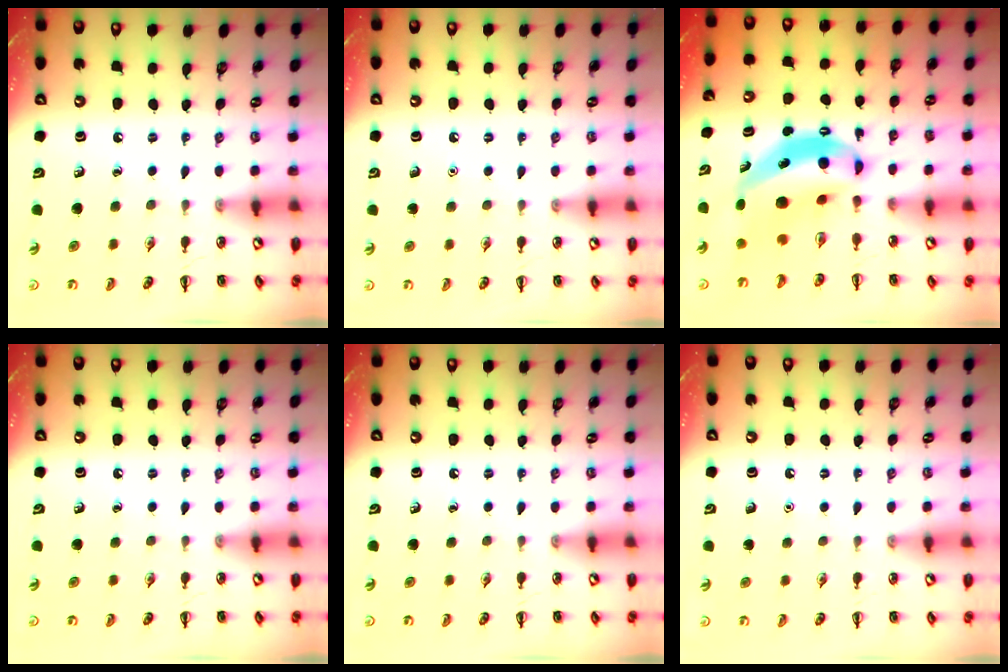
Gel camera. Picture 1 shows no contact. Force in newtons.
{"total": 1.6, "press": 1.6, "slide": 0.1}
{"total": 8.9, "press": 8.6, "slide": 2.1}
{"total": 0.0}
{"total": 0.0}
{"total": 1.6, "press": 1.6, "slide": 0.1}